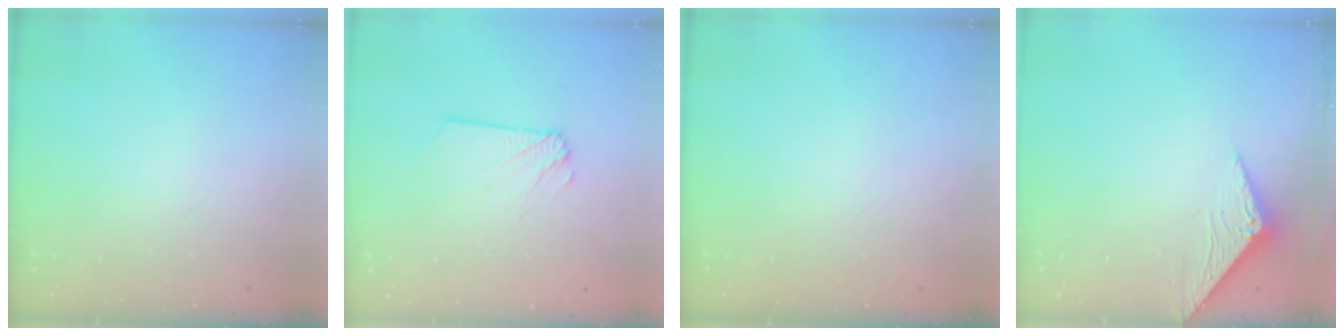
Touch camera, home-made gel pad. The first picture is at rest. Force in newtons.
{"total": 2.8, "press": 2.8, "slide": 0.3}
{"total": 0.0}
{"total": 3.0, "press": 3.0, "slide": 0.1}